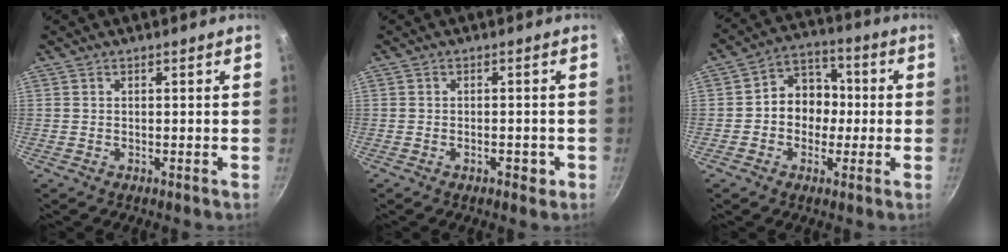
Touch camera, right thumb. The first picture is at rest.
{"total": 2.6, "force": [-1.2, 1.4, 1.9], "torque": [-0.016, 0.008, -0.016]}
{"total": 9.5, "force": [-0.6, 8.1, 4.9], "torque": [-0.021, 0.030, -0.025]}